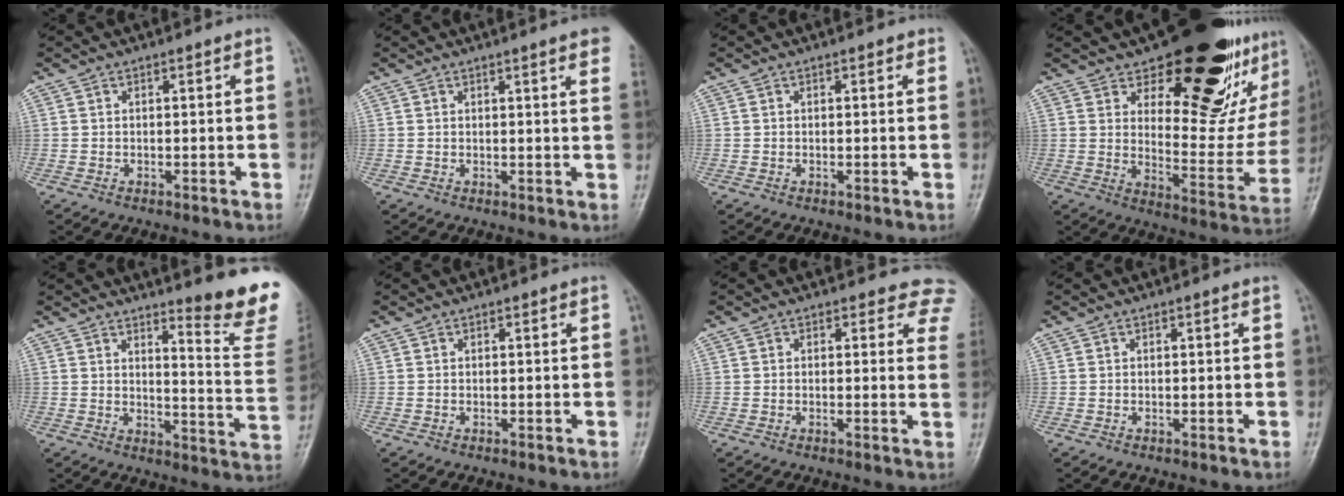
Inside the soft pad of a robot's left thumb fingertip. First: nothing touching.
{"total": 6.7, "force": [4.4, 0.8, 5.0], "torque": [-0.048, -0.003, 0.038]}
{"total": 0.6, "force": [0.3, 0.5, 0.2], "torque": [0.009, 0.001, -0.002]}
{"total": 26.5, "force": [15.4, 11.0, 18.5], "torque": [-0.194, -0.085, 0.222]}
{"total": 14.3, "force": [11.5, 1.3, 8.4], "torque": [-0.081, -0.122, 0.138]}
{"total": 0.0}
{"total": 6.4, "force": [5.3, 3.4, 1.4], "torque": [0.031, -0.016, 0.025]}
{"total": 0.0}